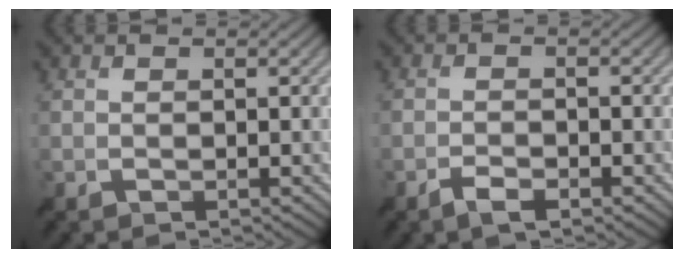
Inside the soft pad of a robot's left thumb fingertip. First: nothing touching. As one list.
[{"total": 2.3, "force": [-1.8, 0.5, 1.4], "torque": [-0.022, 0.001, -0.036]}]